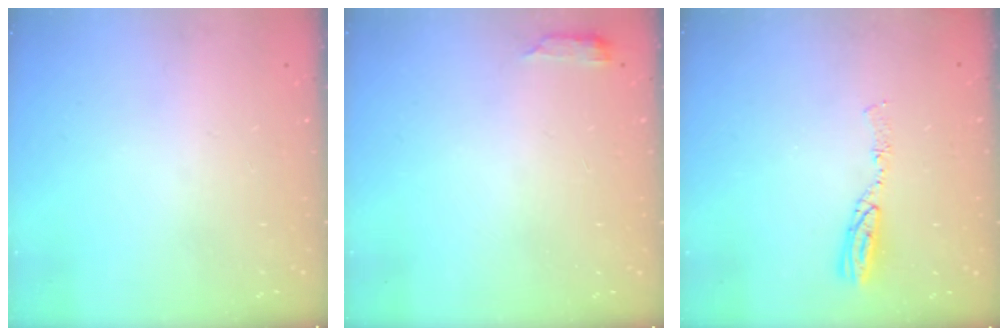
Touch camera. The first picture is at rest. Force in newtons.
{"total": 2.9, "press": 2.9, "slide": 0.5}
{"total": 5.4, "press": 5.4, "slide": 0.5}